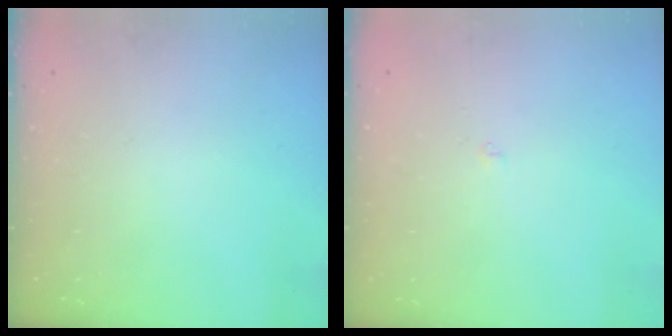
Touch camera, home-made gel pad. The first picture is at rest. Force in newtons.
{"total": 1.7, "press": 1.7, "slide": 0.3}